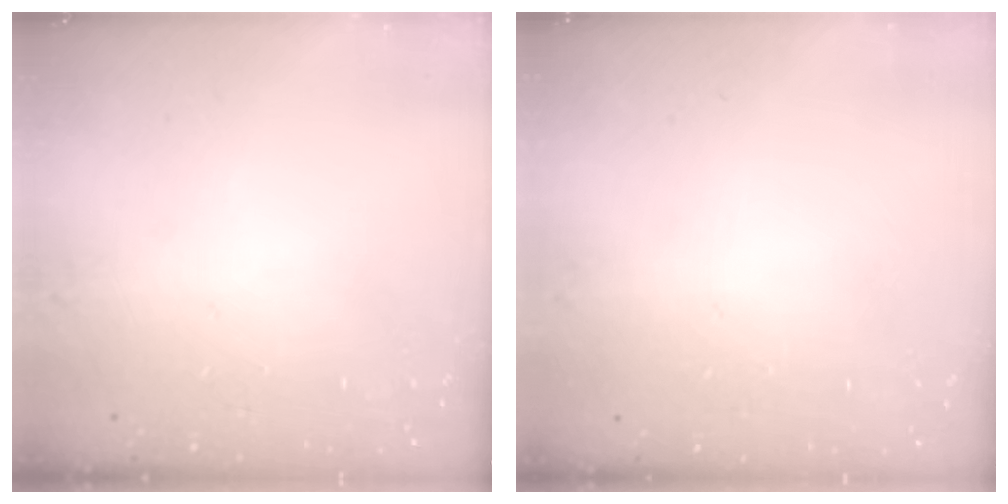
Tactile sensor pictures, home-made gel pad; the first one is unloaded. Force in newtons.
{"total": 0.0}